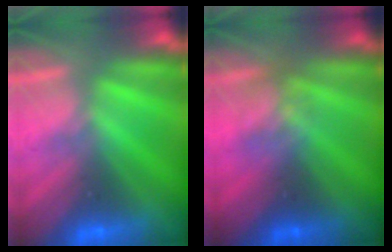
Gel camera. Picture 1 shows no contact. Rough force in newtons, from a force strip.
{"total": 2.4}